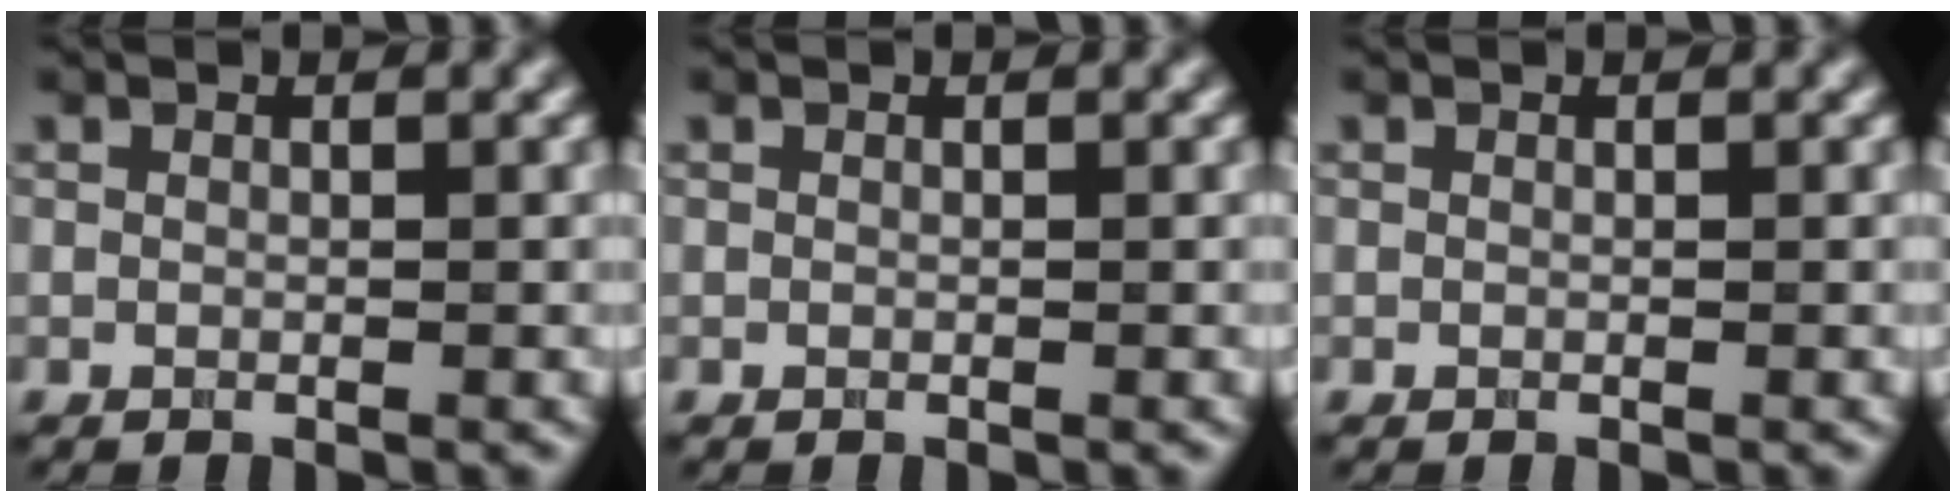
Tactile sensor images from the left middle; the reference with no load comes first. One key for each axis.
{"total": 0.0}
{"total": 0.0}